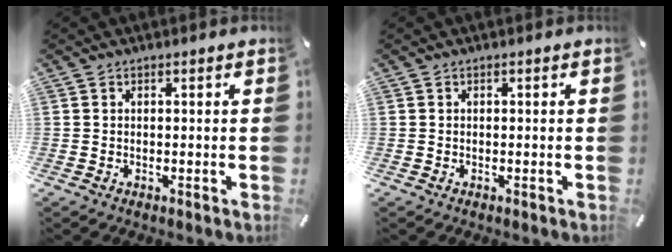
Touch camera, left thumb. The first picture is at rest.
{"total": 0.0}